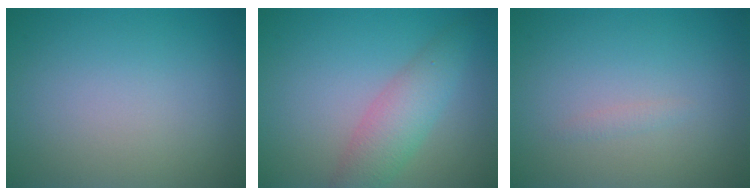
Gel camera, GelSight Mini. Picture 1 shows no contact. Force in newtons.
{"total": 3.8, "press": 3.8, "slide": 0.1}
{"total": 0.5, "press": 0.5, "slide": 0.0}